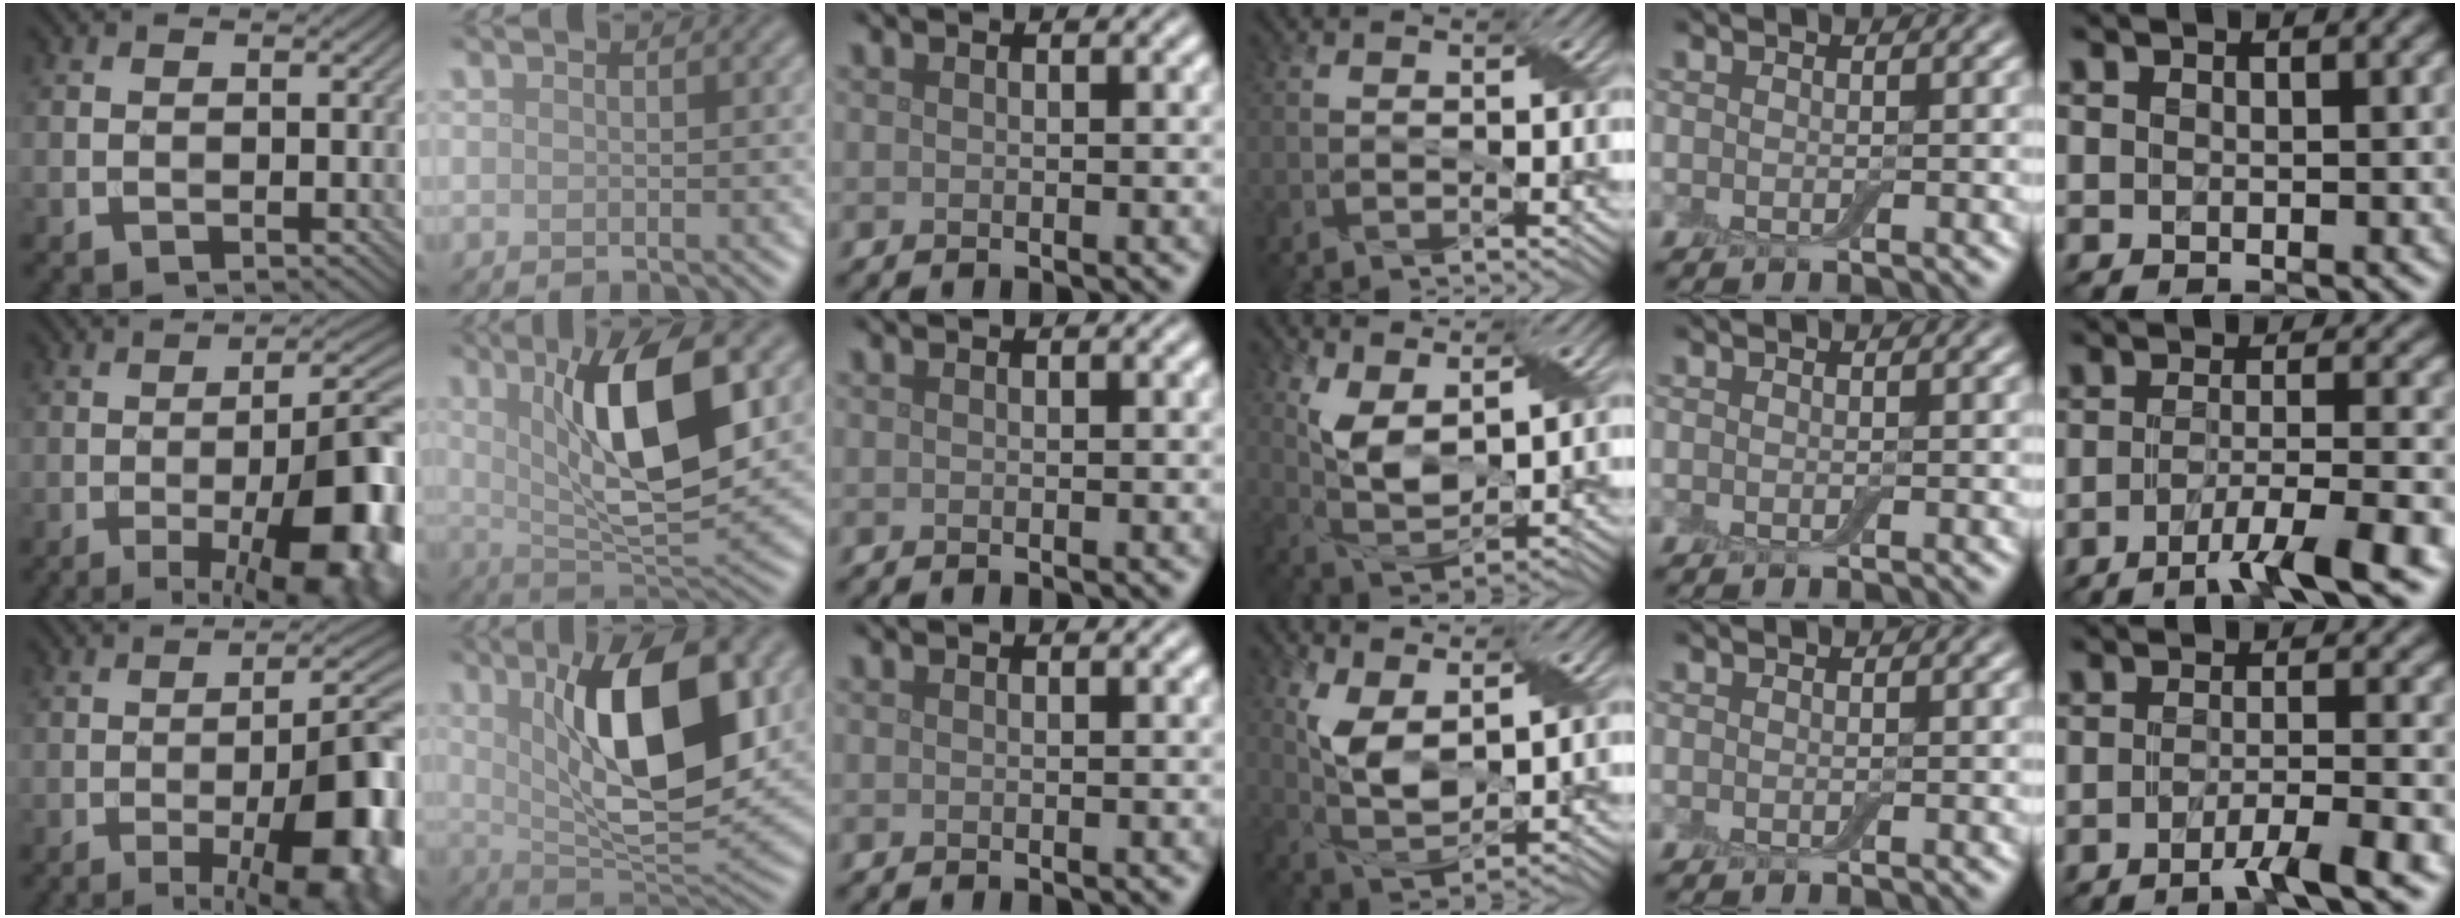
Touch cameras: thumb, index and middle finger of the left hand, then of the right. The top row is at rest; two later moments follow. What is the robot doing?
{"motion": "wrap", "object": "adhesive wrap"}